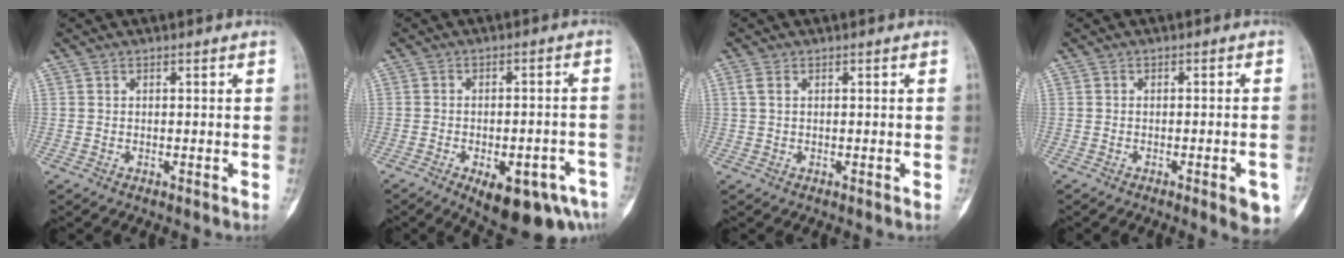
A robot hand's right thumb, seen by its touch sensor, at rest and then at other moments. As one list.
[{"total": 13.0, "force": [-7.0, 5.1, 9.7], "torque": [-0.105, 0.030, -0.084]}, {"total": 1.5, "force": [0.5, 0.9, 1.0], "torque": [-0.027, 0.003, 0.010]}, {"total": 5.7, "force": [-2.7, 1.3, 4.9], "torque": [-0.051, 0.006, -0.030]}]